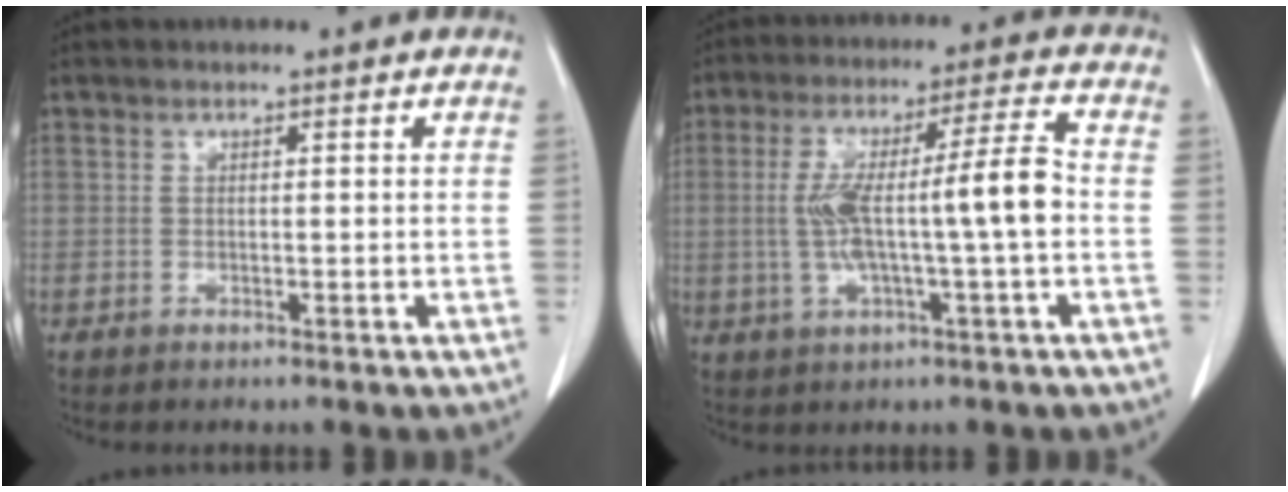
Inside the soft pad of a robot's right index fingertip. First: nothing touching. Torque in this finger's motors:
{"motor_torque": [0.72, -0.22, 0.29, 0.13]}